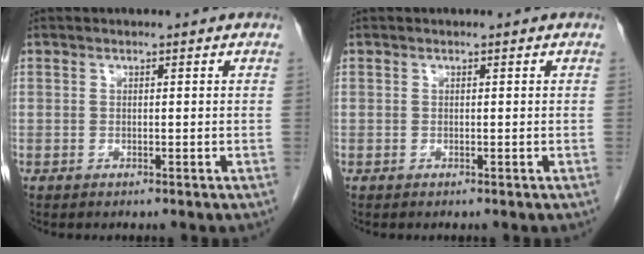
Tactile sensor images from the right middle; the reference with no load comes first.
{"total": 0.0}